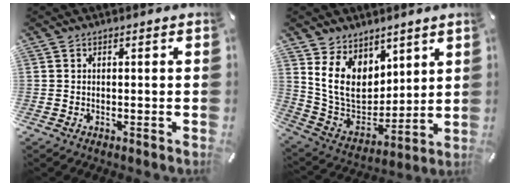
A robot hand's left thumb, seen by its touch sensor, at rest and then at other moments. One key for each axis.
{"total": 12.5, "fx": 5.9, "fy": 9.7, "fz": 5.3, "tx": -0.121, "ty": -0.048, "tz": 0.119}